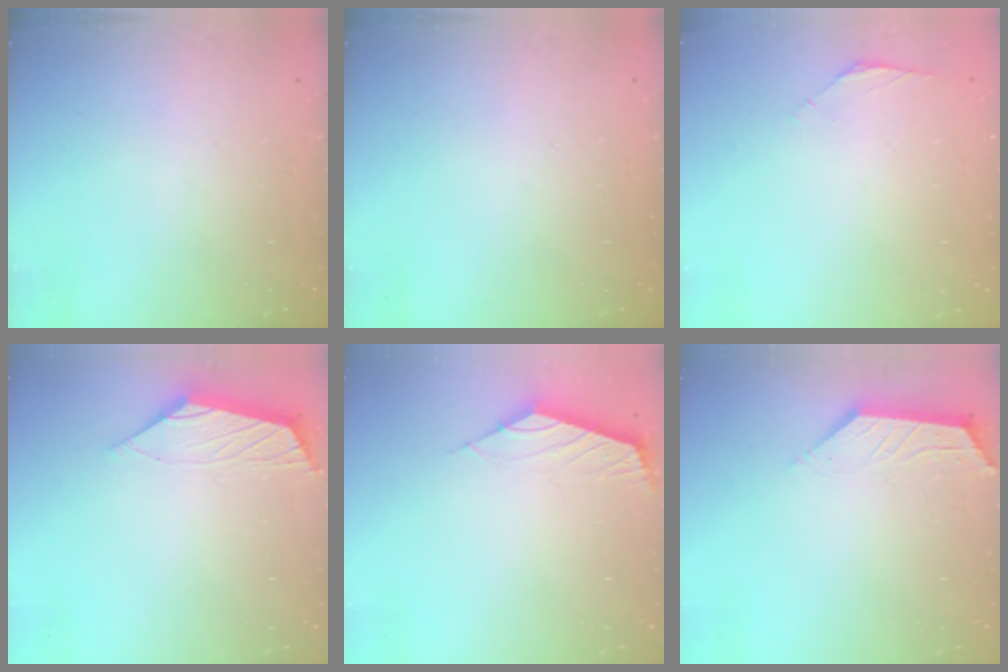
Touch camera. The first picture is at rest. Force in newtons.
{"total": 0.0}
{"total": 1.8, "press": 1.7, "slide": 0.6}
{"total": 2.8, "press": 2.7, "slide": 0.6}
{"total": 2.3, "press": 2.3, "slide": 0.6}
{"total": 2.0, "press": 1.9, "slide": 0.4}